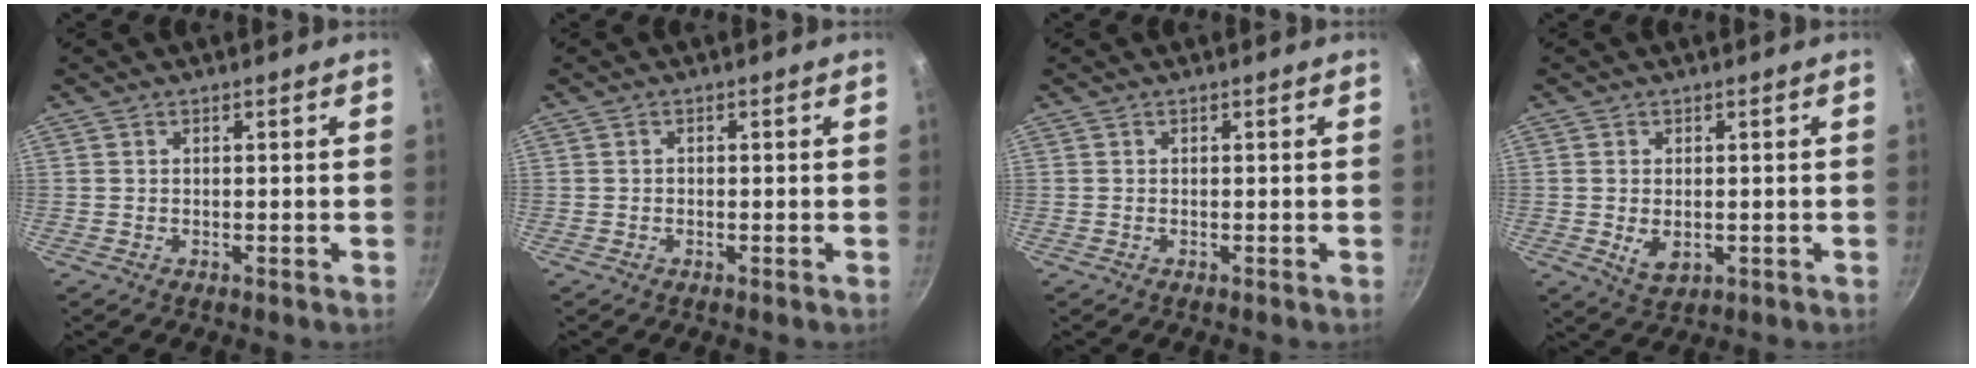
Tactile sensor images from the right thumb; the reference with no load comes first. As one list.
[{"total": 0.6, "force": [-0.1, 0.5, 0.2], "torque": [-0.005, 0.003, -0.002]}, {"total": 0.0}, {"total": 4.4, "force": [-0.6, 2.8, 3.4], "torque": [-0.056, -0.011, -0.002]}]